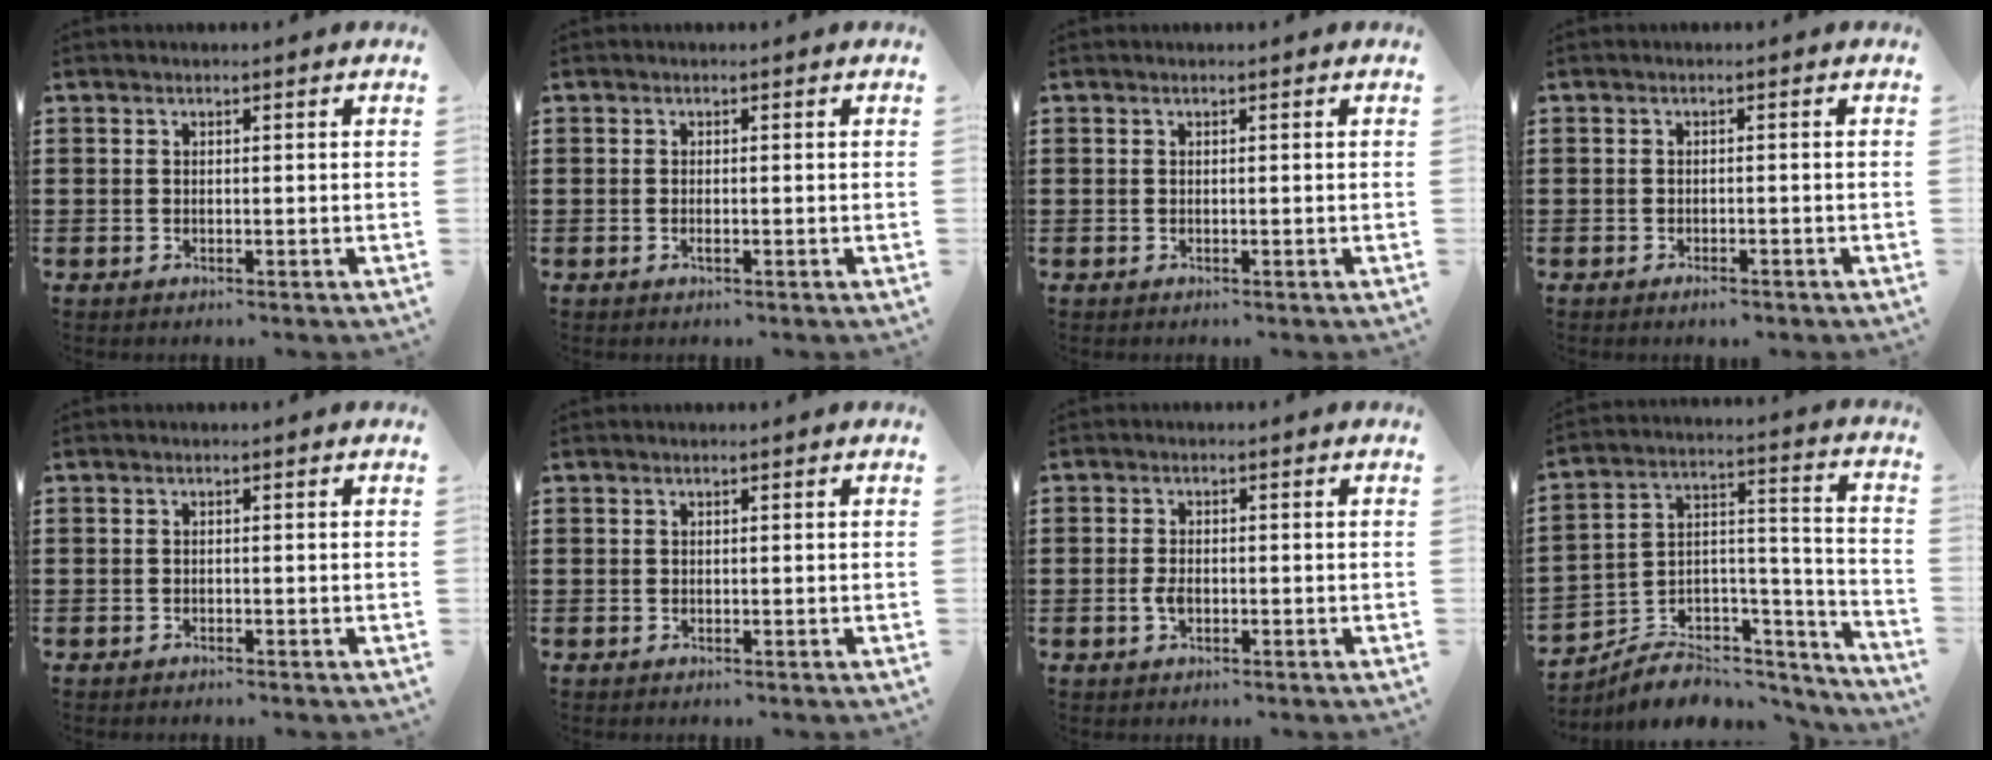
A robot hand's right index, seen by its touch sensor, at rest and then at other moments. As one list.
[{"total": 0.6, "force": [-0.2, 0.0, 0.6], "torque": [-0.010, -0.005, -0.003]}, {"total": 0.0}, {"total": 1.2, "force": [-1.0, 0.2, 0.5], "torque": [-0.012, -0.004, -0.019]}, {"total": 0.7, "force": [-0.6, 0.0, 0.1], "torque": [-0.004, -0.004, -0.013]}, {"total": 0.0}, {"total": 2.0, "force": [-0.6, 1.1, 1.6], "torque": [-0.037, -0.003, -0.012]}, {"total": 5.9, "force": [-4.8, 3.3, 1.2], "torque": [-0.019, 0.005, -0.086]}]